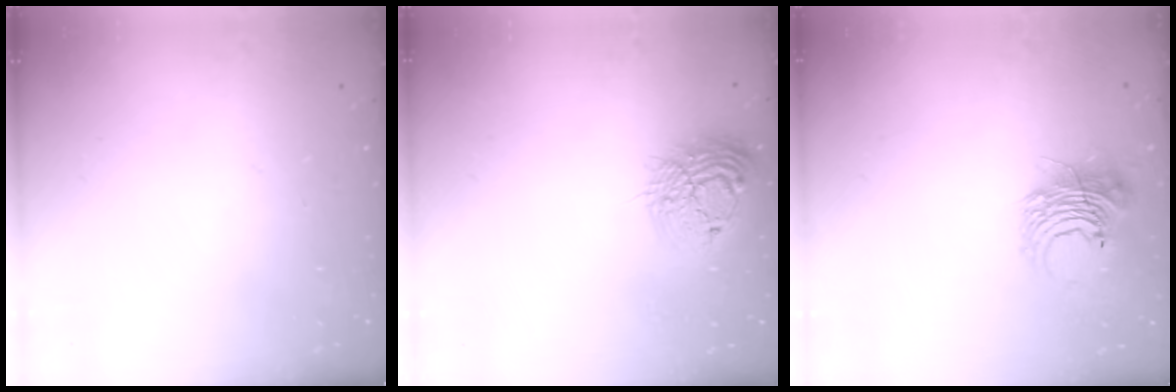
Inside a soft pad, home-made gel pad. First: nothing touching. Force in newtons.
{"total": 15.1, "press": 15.0, "slide": 1.4}
{"total": 9.5, "press": 9.4, "slide": 1.5}